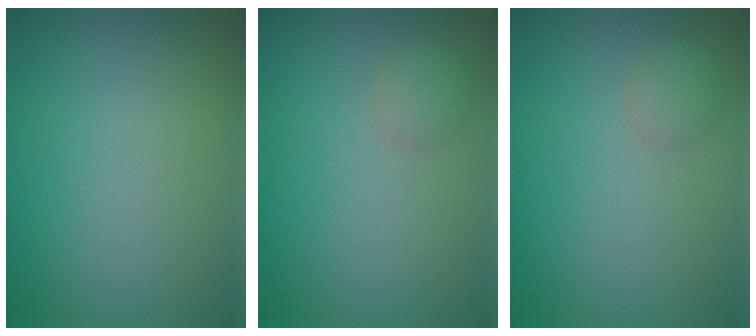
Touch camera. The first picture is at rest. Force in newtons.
{"total": 1.4, "press": 1.4, "slide": 0.0}
{"total": 1.4, "press": 1.4, "slide": 0.0}